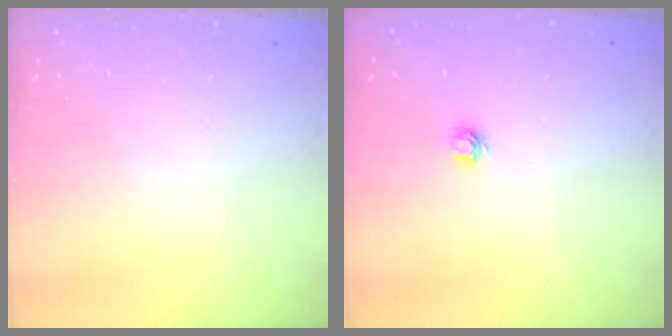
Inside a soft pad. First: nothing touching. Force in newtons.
{"total": 3.9, "press": 3.9, "slide": 0.5}